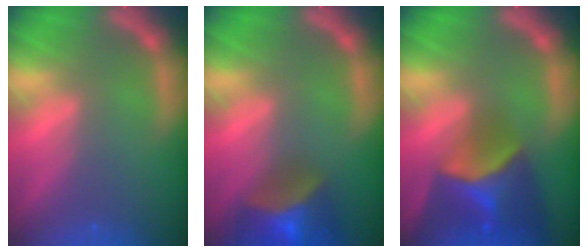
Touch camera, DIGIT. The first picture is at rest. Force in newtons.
{"total": 7.5}
{"total": 8.9}